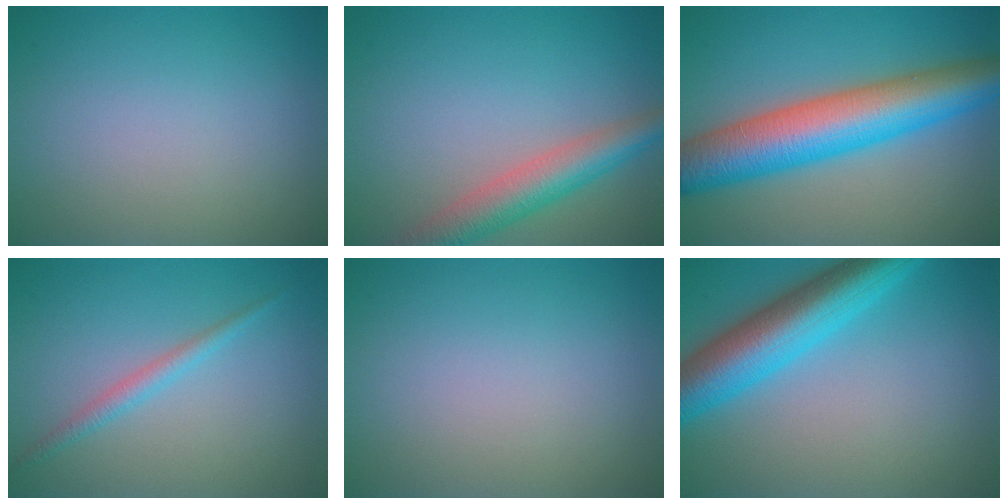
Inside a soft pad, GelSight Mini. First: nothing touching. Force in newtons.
{"total": 5.2, "press": 5.2, "slide": 0.2}
{"total": 10.4, "press": 10.4, "slide": 0.2}
{"total": 1.7, "press": 1.7, "slide": 0.1}
{"total": 0.0}
{"total": 8.2, "press": 8.2, "slide": 0.2}